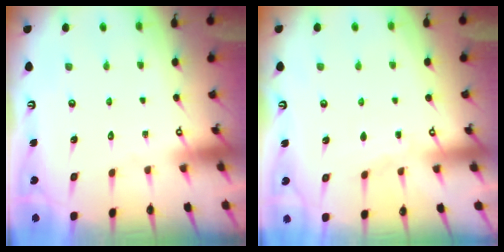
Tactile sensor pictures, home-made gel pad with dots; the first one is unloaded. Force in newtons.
{"total": 3.3, "press": 3.3, "slide": 0.4}